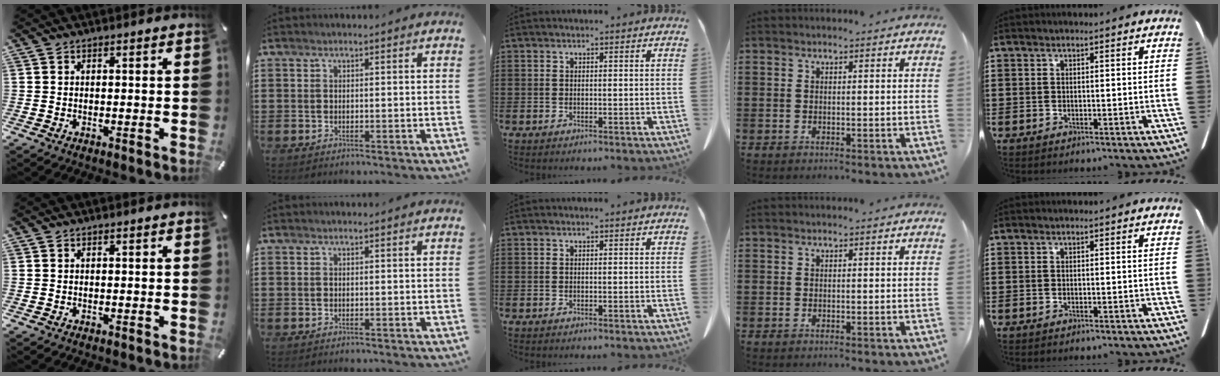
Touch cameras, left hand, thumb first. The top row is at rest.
{}